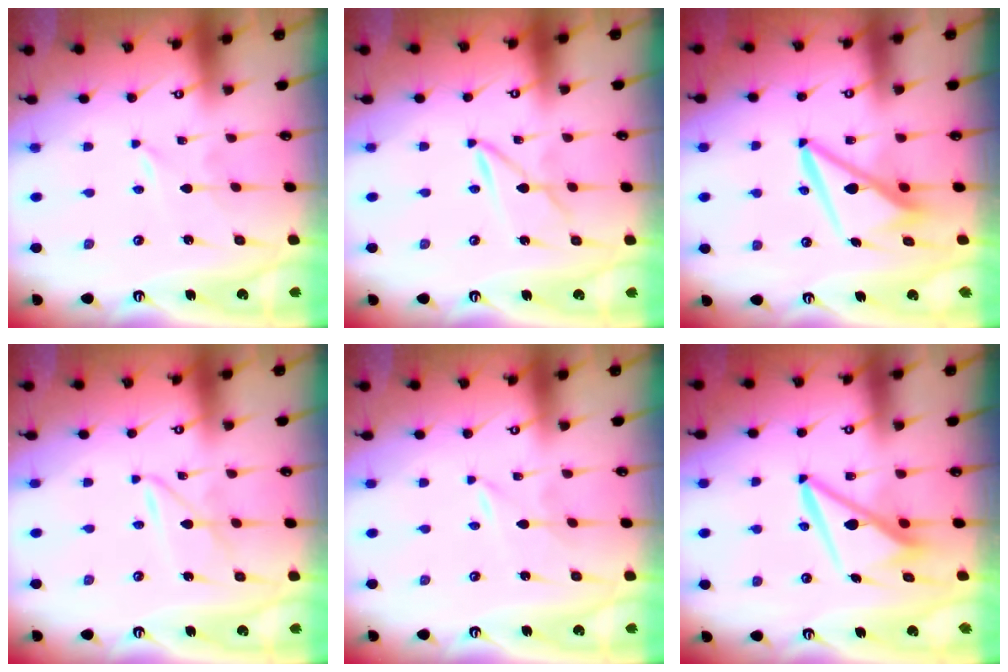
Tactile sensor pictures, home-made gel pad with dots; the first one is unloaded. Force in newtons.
{"total": 2.5, "press": 2.5, "slide": 0.3}
{"total": 9.7, "press": 9.5, "slide": 1.6}
{"total": 3.8, "press": 3.8, "slide": 0.4}
{"total": 0.0}
{"total": 9.2, "press": 9.1, "slide": 1.6}